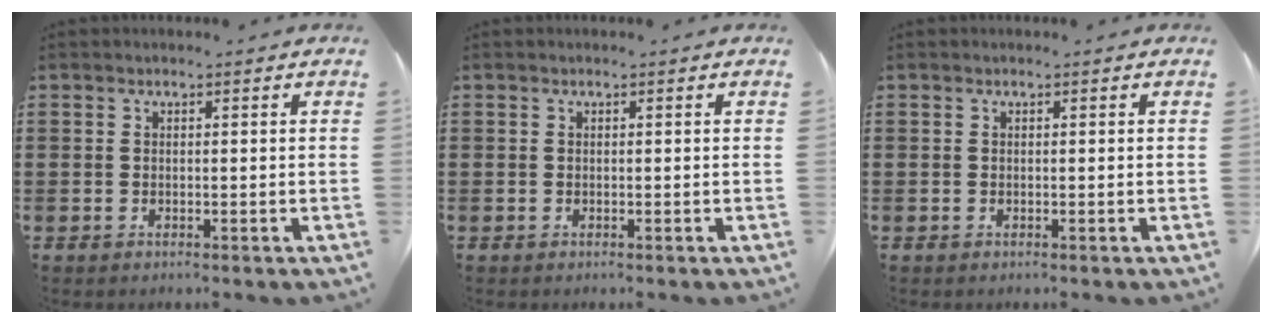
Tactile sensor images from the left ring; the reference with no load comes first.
{"total": 0.0}
{"total": 0.0}